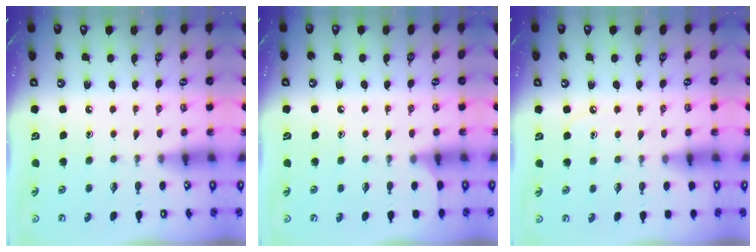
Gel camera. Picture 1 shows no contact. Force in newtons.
{"total": 4.2, "press": 4.2, "slide": 0.5}
{"total": 3.6, "press": 3.5, "slide": 0.6}